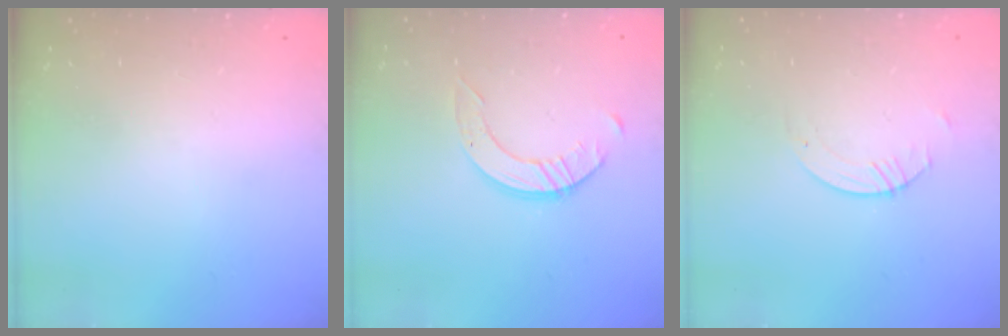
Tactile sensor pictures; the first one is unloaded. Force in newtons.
{"total": 4.2, "press": 4.2, "slide": 0.4}
{"total": 0.8, "press": 0.8, "slide": 0.2}